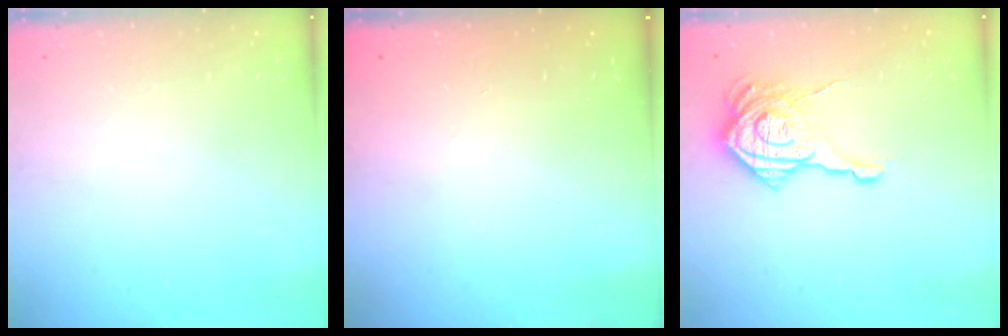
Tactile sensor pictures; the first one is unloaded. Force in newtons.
{"total": 2.4, "press": 2.3, "slide": 0.8}
{"total": 17.6, "press": 17.5, "slide": 1.1}